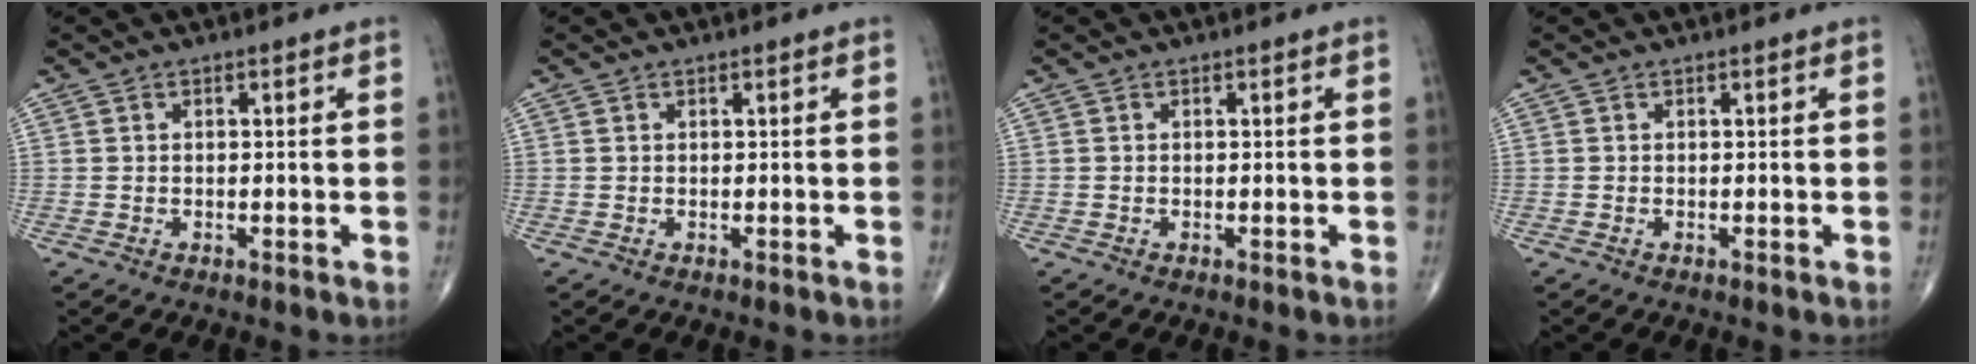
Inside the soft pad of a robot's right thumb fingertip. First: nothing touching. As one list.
[{"total": 0.0}, {"total": 0.0}, {"total": 0.0}]